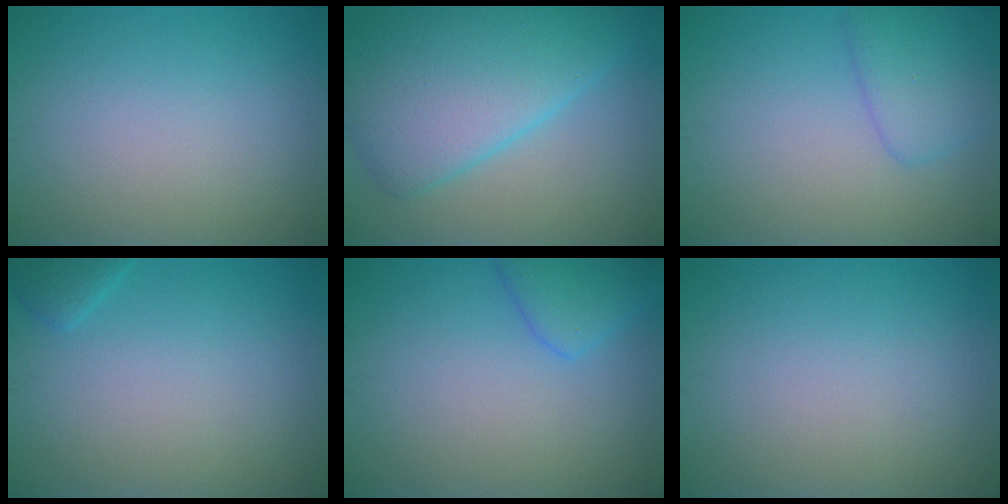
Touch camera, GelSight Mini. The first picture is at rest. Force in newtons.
{"total": 9.1, "press": 9.1, "slide": 0.0}
{"total": 2.9, "press": 2.9, "slide": 0.1}
{"total": 1.3, "press": 1.3, "slide": 0.1}
{"total": 2.9, "press": 2.9, "slide": 0.2}
{"total": 0.0}